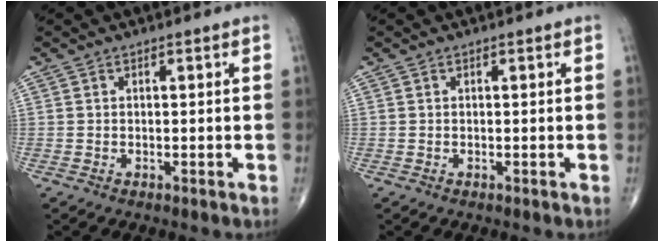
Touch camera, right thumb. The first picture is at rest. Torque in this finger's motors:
{"motor_torque": [0.00, 0.00, 0.00, 0.00, 0.00]}